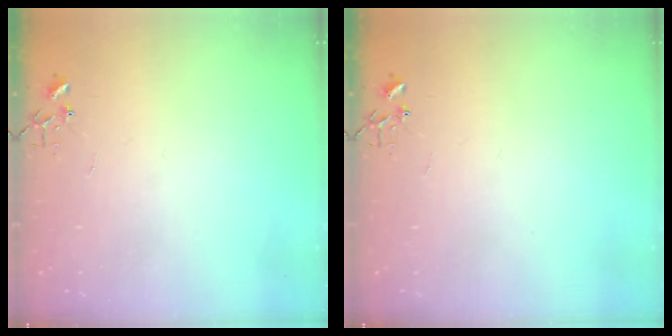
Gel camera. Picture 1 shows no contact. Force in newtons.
{"total": 0.0}